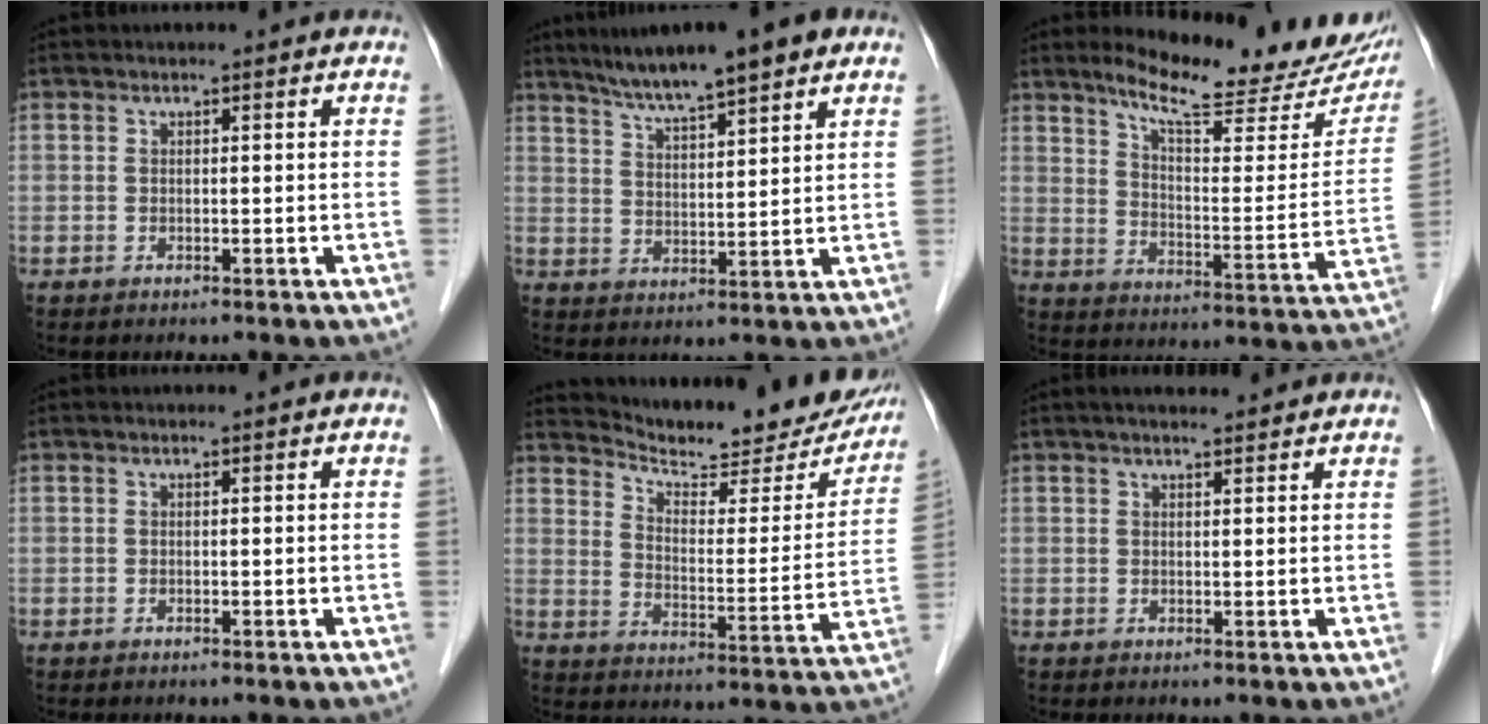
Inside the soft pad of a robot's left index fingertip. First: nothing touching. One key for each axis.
{"total": 10.7, "fx": 8.3, "fy": 0.9, "fz": 6.7, "tx": -0.109, "ty": 0.022, "tz": 0.134}
{"total": 21.4, "fx": 18.2, "fy": 4.1, "fz": 10.3, "tx": -0.142, "ty": -0.042, "tz": 0.236}
{"total": 0.0}
{"total": 21.5, "fx": 20.0, "fy": 4.2, "fz": 6.8, "tx": -0.091, "ty": -0.044, "tz": 0.260}
{"total": 4.8, "fx": 4.2, "fy": 0.8, "fz": 2.2, "tx": -0.031, "ty": 0.022, "tz": 0.059}